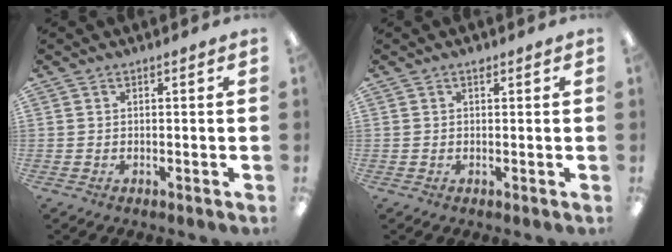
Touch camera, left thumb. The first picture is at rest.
{"total": 1.0, "force": [0.5, 0.5, 0.6], "torque": [-0.006, -0.001, 0.007]}